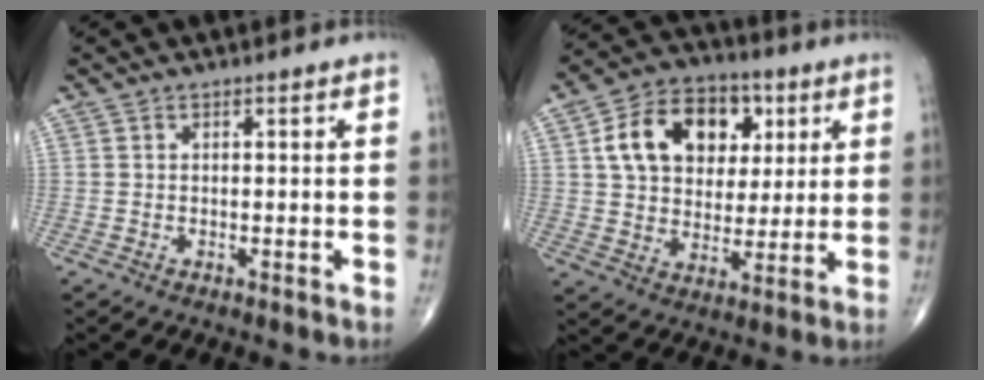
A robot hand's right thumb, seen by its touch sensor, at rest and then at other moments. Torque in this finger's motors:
{"motor_torque": [-0.57, 1.14, 0.24, -0.03, 0.23]}